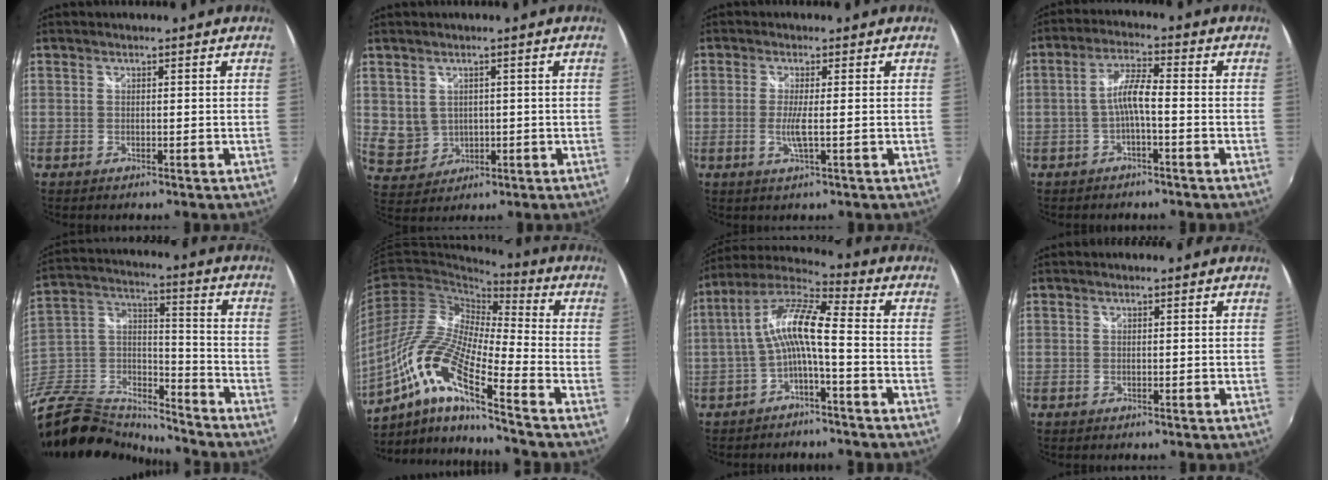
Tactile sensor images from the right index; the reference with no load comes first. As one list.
[{"total": 5.2, "force": [0.9, 4.8, 1.8], "torque": [-0.041, 0.004, 0.034]}, {"total": 2.9, "force": [-0.5, -0.4, 2.8], "torque": [-0.060, -0.005, -0.012]}, {"total": 4.7, "force": [-1.6, 0.6, 4.4], "torque": [-0.092, 0.011, -0.030]}, {"total": 20.4, "force": [-16.5, 8.8, 8.2], "torque": [-0.205, 0.012, -0.305]}, {"total": 17.1, "force": [-9.1, 2.3, 14.3], "torque": [-0.267, -0.022, -0.190]}, {"total": 10.1, "force": [-2.0, 1.6, 9.7], "torque": [-0.210, 0.022, -0.041]}, {"total": 0.0}]